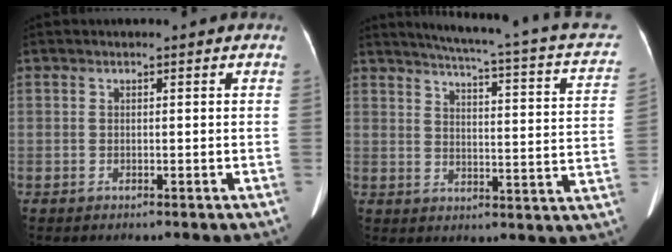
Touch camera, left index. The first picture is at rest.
{"total": 20.3, "force": [16.7, 1.8, 11.4], "torque": [-0.156, -0.028, 0.183]}